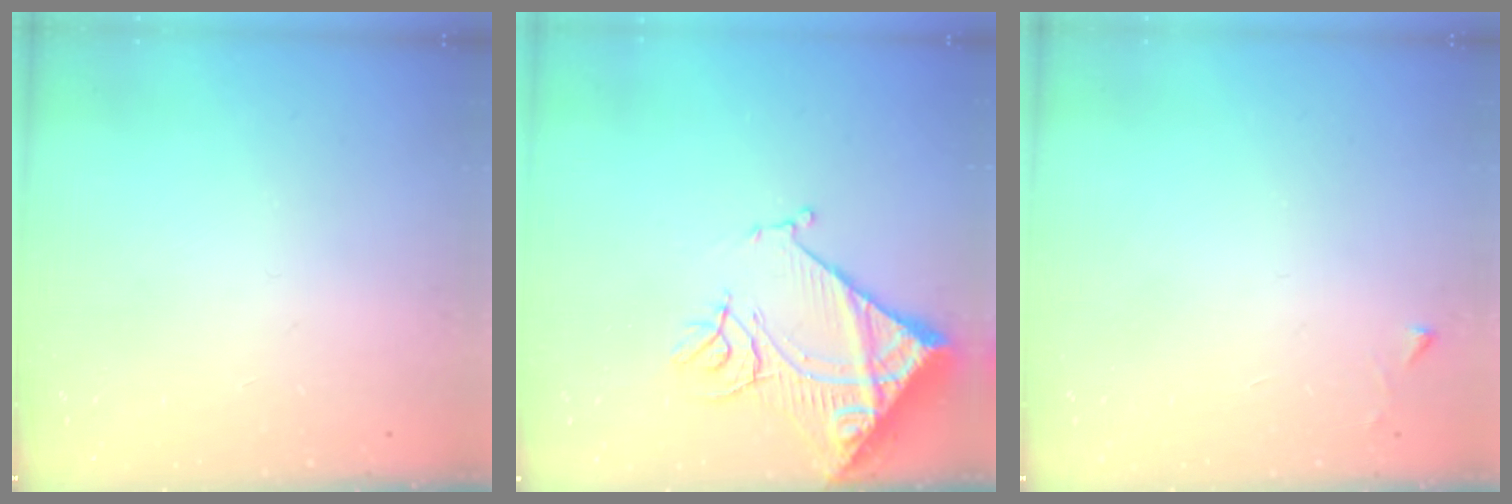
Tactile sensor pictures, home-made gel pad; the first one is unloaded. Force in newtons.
{"total": 15.3, "press": 15.2, "slide": 1.8}
{"total": 2.3, "press": 2.3, "slide": 0.4}